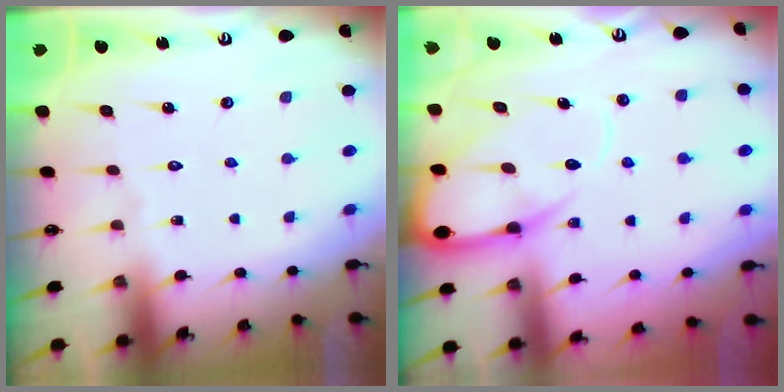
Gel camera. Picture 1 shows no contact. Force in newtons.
{"total": 10.2, "press": 10.1, "slide": 1.2}